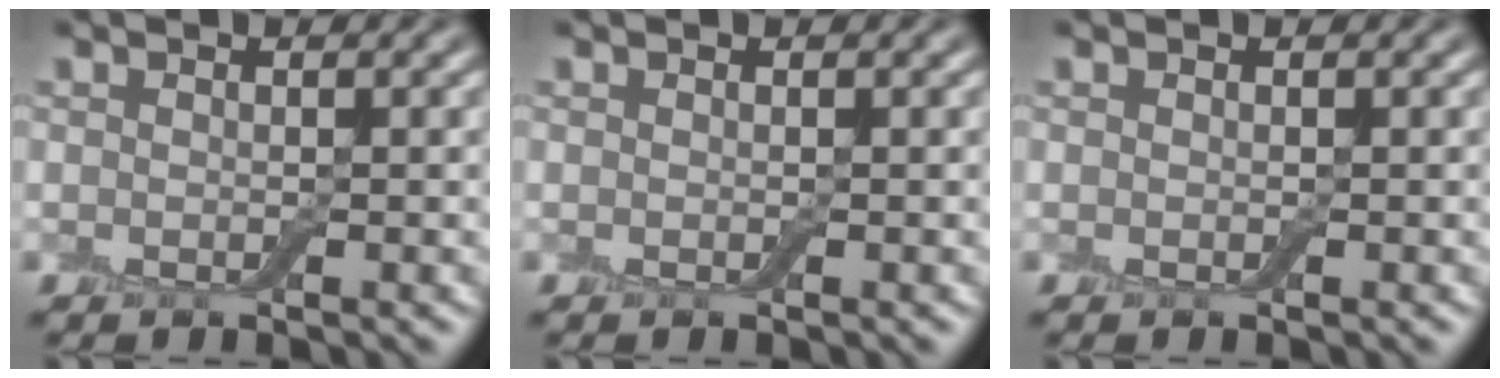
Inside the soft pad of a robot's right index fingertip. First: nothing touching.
{"total": 0.0}
{"total": 0.0}